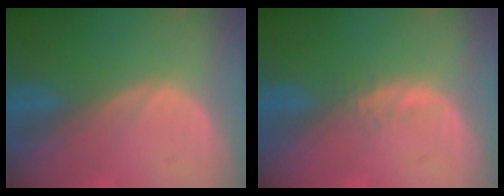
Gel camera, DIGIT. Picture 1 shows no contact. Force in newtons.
{"total": 1.1, "press": 1.0, "slide": 0.5}